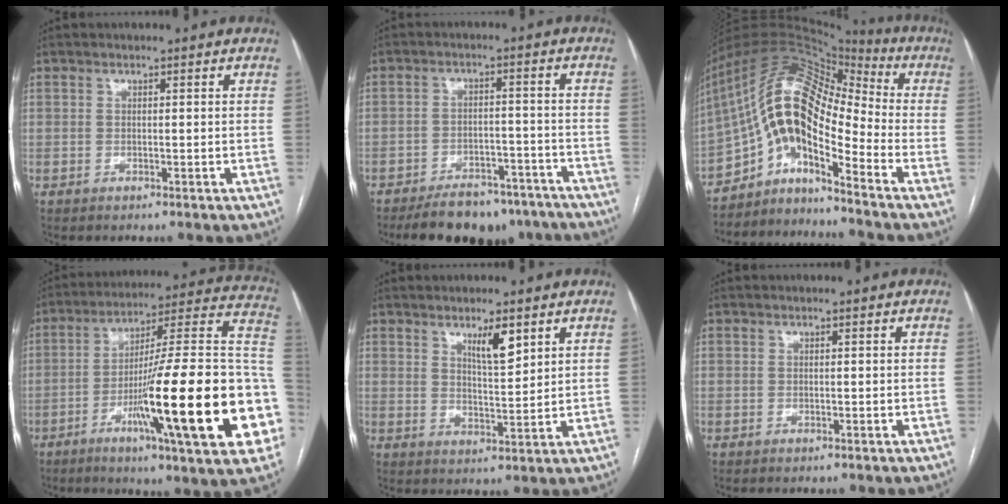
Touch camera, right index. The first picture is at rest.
{"total": 13.4, "force": [-11.3, 5.3, 4.9], "torque": [-0.055, 0.011, -0.149]}
{"total": 15.4, "force": [-7.3, 5.2, 12.5], "torque": [-0.228, 0.056, -0.126]}
{"total": 29.7, "force": [-8.1, 2.4, 28.5], "torque": [-0.338, -0.005, -0.131]}
{"total": 5.1, "force": [3.1, 1.0, 3.9], "torque": [-0.070, -0.005, 0.055]}
{"total": 0.0}